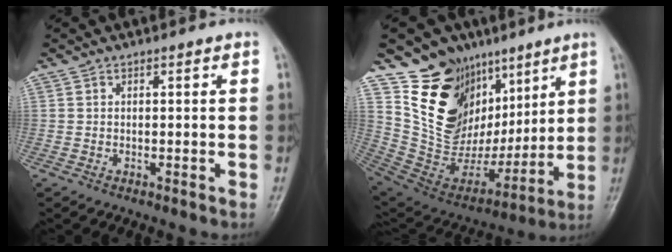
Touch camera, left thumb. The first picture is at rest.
{"total": 20.9, "force": [10.1, 15.6, 9.7], "torque": [-0.111, -0.035, 0.208]}